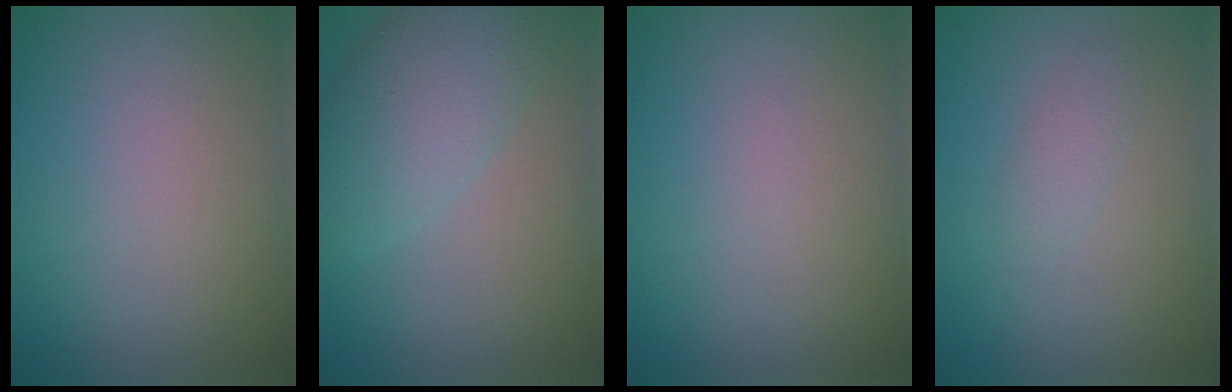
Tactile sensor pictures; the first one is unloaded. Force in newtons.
{"total": 5.3, "press": 5.3, "slide": 0.2}
{"total": 0.0}
{"total": 1.0, "press": 1.0, "slide": 0.0}